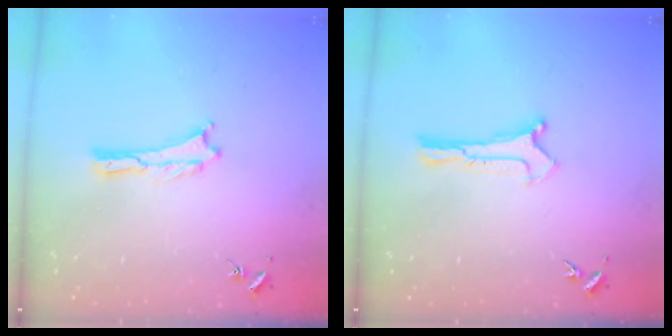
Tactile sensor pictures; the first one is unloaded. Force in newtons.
{"total": 0.0}